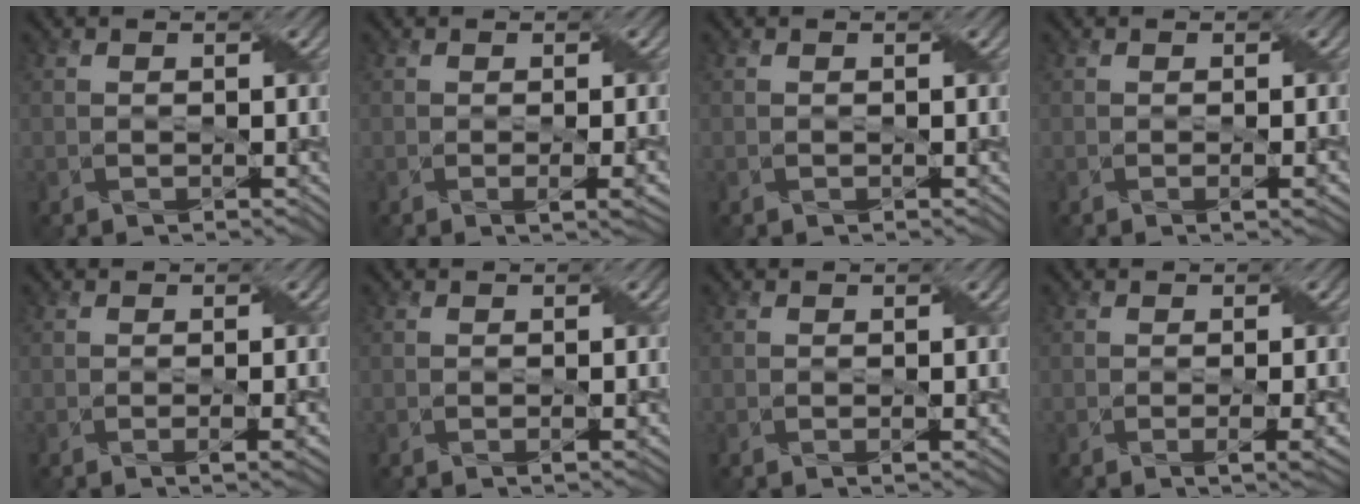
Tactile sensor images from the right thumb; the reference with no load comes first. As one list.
[{"total": 2.8, "force": [-0.5, 0.7, 2.7], "torque": [-0.044, -0.002, -0.004]}, {"total": 0.0}, {"total": 1.9, "force": [-0.5, 0.3, 1.8], "torque": [-0.029, -0.001, -0.005]}, {"total": 2.6, "force": [-0.6, 0.6, 2.4], "torque": [-0.039, 0.000, -0.007]}, {"total": 1.1, "force": [-0.3, 0.1, 1.0], "torque": [-0.017, -0.002, -0.003]}, {"total": 0.8, "force": [-0.1, 0.1, 0.8], "torque": [-0.013, -0.001, -0.001]}, {"total": 3.2, "force": [-0.7, 0.8, 3.0], "torque": [-0.048, -0.003, -0.007]}]